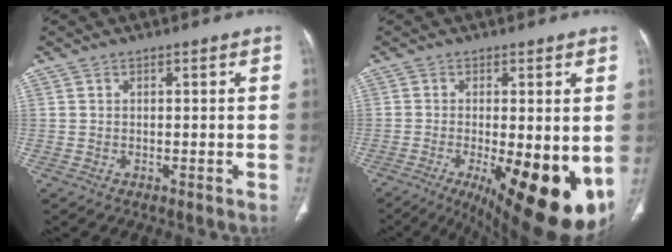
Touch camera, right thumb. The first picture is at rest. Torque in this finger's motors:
{"motor_torque": [0.99, 4.02, 0.95, 0.59, 0.32]}